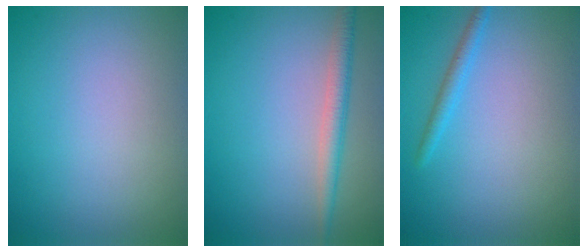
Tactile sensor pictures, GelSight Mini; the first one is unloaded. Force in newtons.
{"total": 2.4, "press": 2.4, "slide": 0.1}
{"total": 1.4, "press": 1.4, "slide": 0.1}